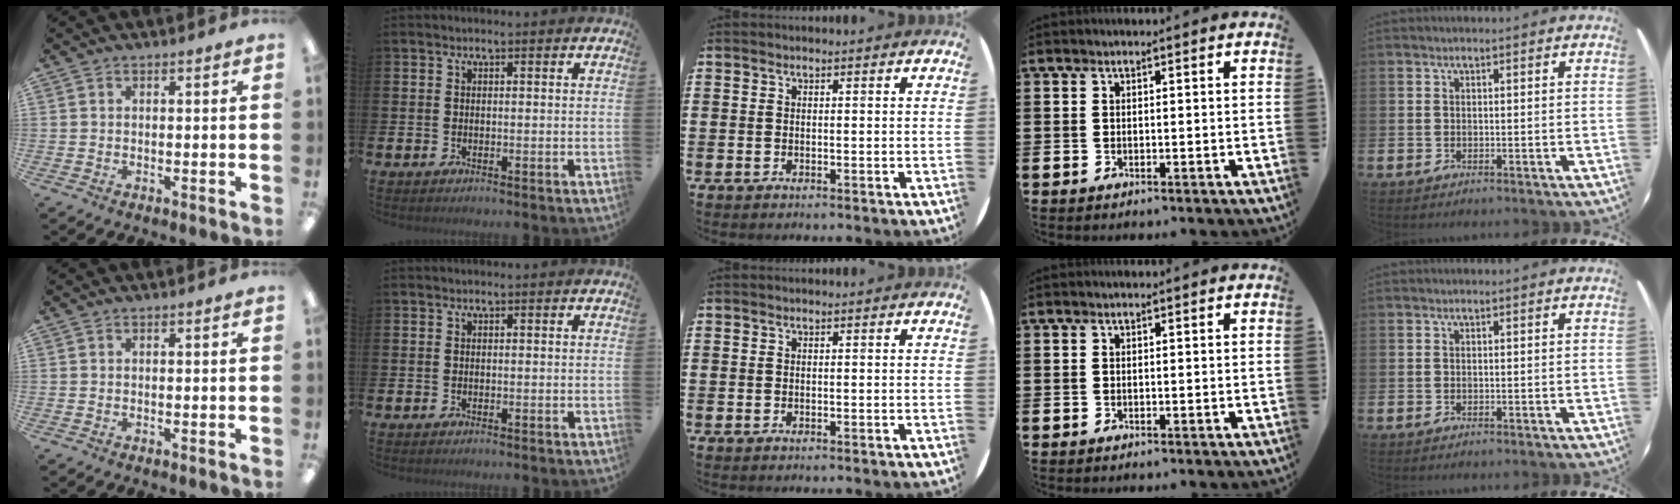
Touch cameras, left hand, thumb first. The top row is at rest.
{}